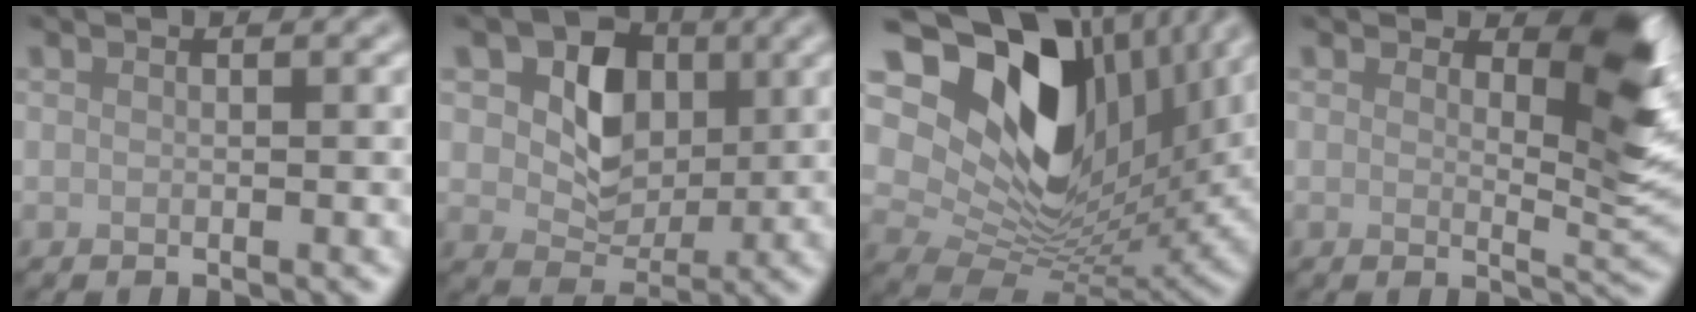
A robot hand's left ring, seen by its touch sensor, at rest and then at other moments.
{"total": 6.7, "force": [1.8, 4.9, 4.2], "torque": [-0.073, 0.001, 0.018]}
{"total": 16.5, "force": [6.1, 10.4, 11.3], "torque": [-0.210, 0.004, 0.116]}
{"total": 5.4, "force": [2.2, 2.1, 4.5], "torque": [-0.055, -0.007, 0.031]}